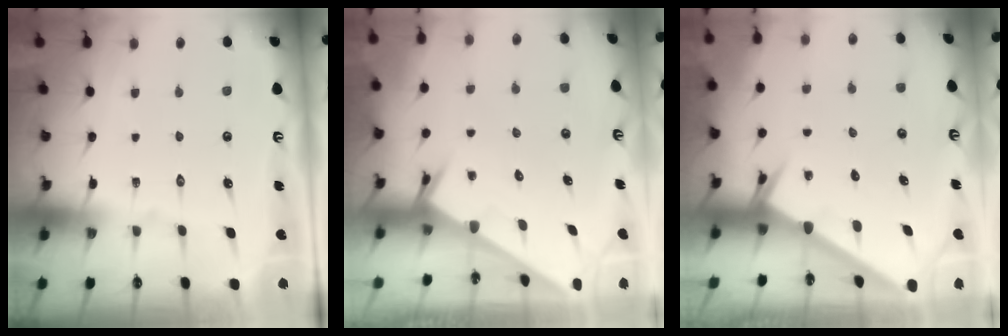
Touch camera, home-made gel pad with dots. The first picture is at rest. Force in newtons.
{"total": 2.3, "press": 2.3, "slide": 0.1}
{"total": 2.6, "press": 2.6, "slide": 0.2}